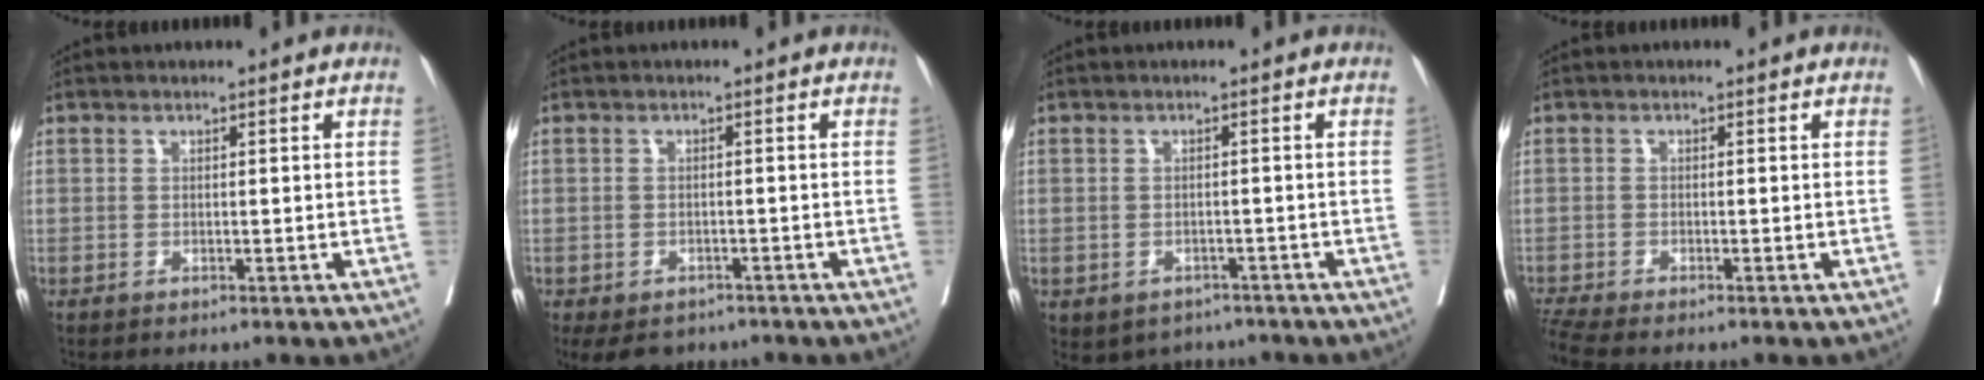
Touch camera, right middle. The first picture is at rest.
{"total": 7.7, "force": [-5.6, 4.7, 2.6], "torque": [-0.043, -0.006, -0.073]}
{"total": 5.6, "force": [-4.2, 3.6, 0.8], "torque": [-0.004, 0.011, -0.053]}
{"total": 3.2, "force": [-2.9, -0.6, 1.0], "torque": [-0.025, -0.015, -0.061]}